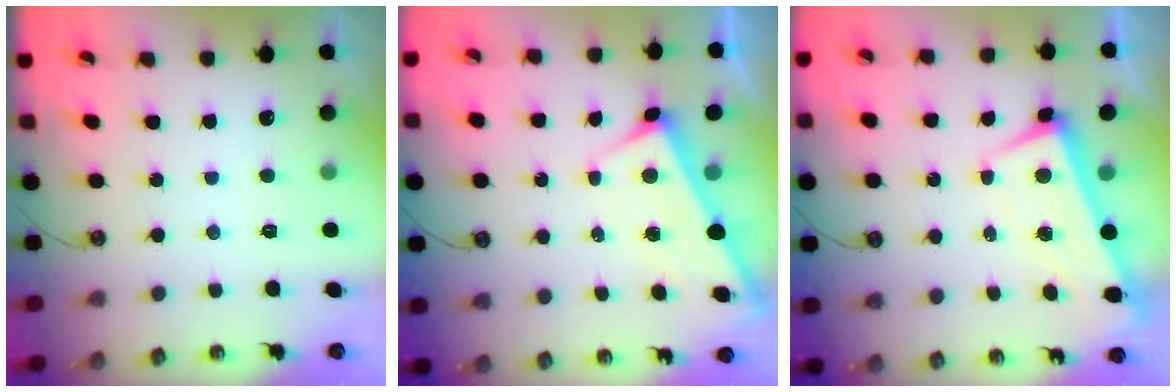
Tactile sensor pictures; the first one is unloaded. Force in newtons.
{"total": 4.4, "press": 4.4, "slide": 0.3}
{"total": 1.6, "press": 0.6, "slide": 1.4}